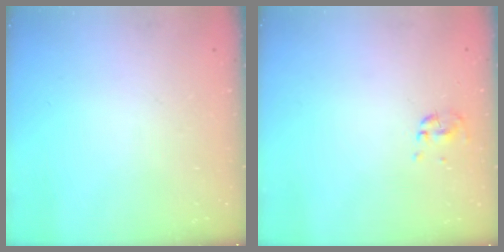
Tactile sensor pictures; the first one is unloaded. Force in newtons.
{"total": 1.1, "press": 1.0, "slide": 0.5}